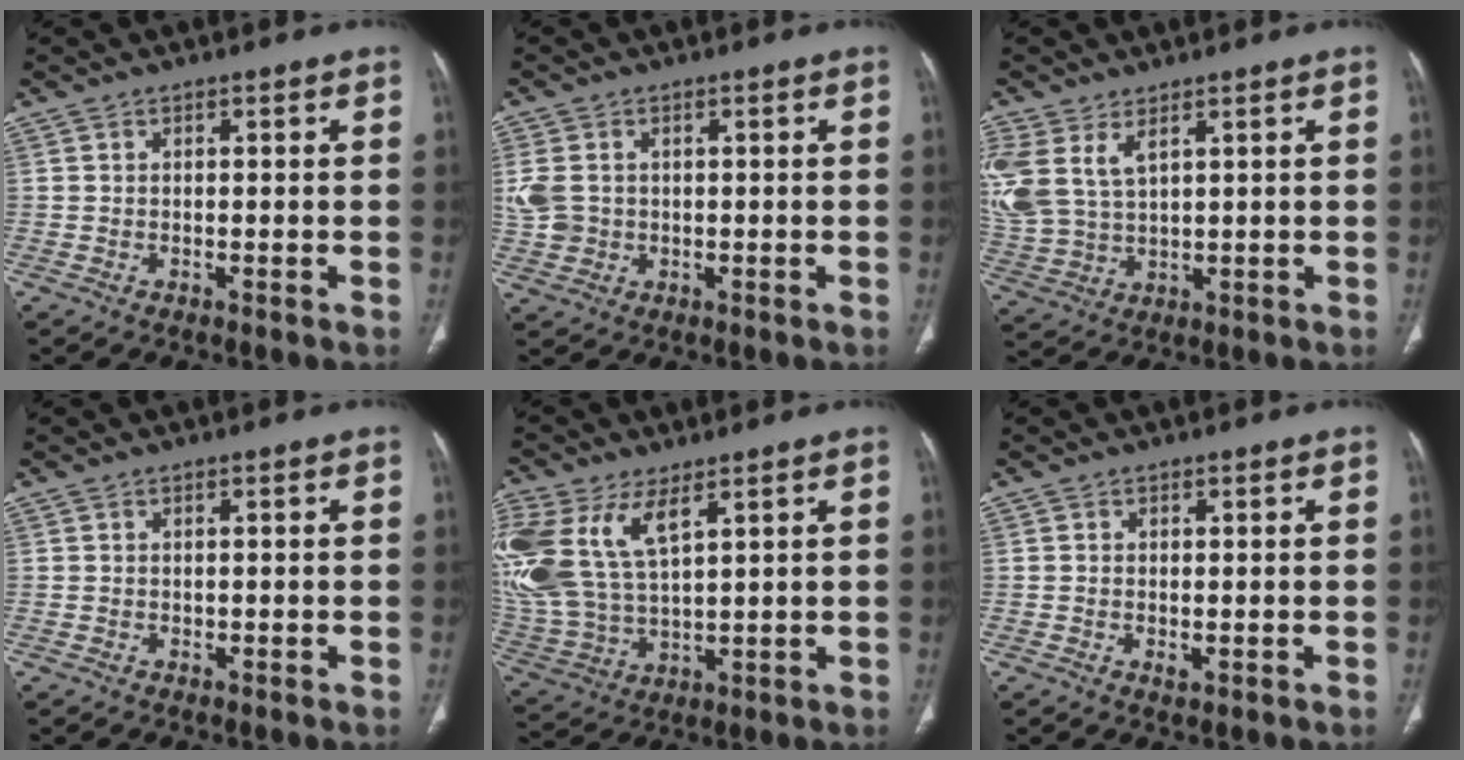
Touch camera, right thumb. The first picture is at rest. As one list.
[{"total": 5.6, "force": [0.5, 4.4, 3.4], "torque": [-0.080, 0.001, 0.015]}, {"total": 12.5, "force": [5.1, 7.3, 8.9], "torque": [-0.222, -0.010, 0.118]}, {"total": 0.0}, {"total": 19.1, "force": [8.2, 9.8, 14.2], "torque": [-0.338, -0.012, 0.171]}, {"total": 1.1, "force": [-0.1, 0.7, 0.9], "torque": [-0.018, -0.004, 0.000]}]